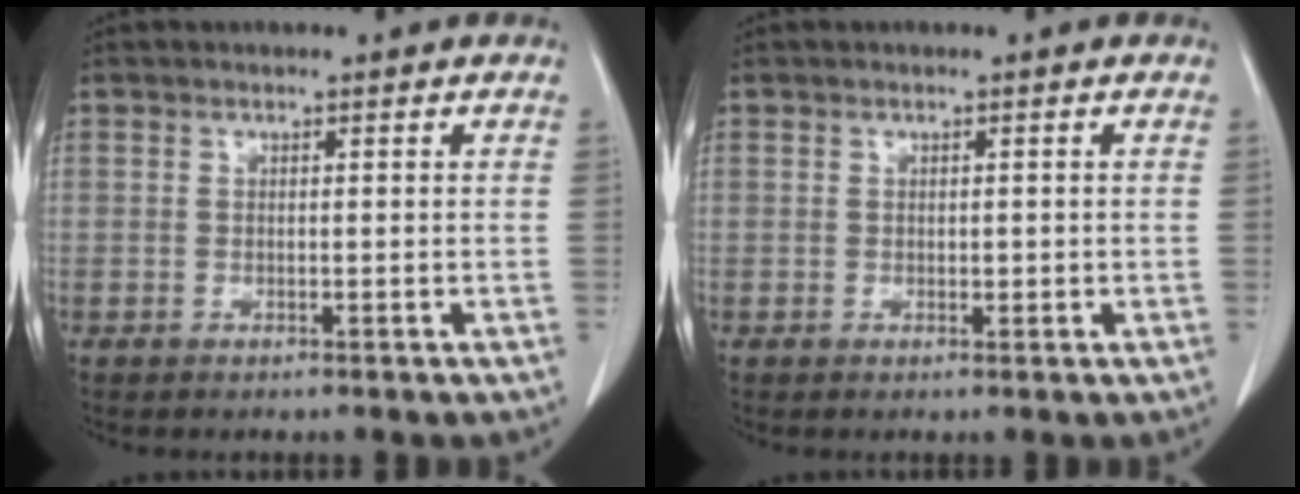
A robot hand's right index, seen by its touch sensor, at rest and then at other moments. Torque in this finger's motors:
{"motor_torque": [-0.18, 0.28, -0.04, -0.01]}